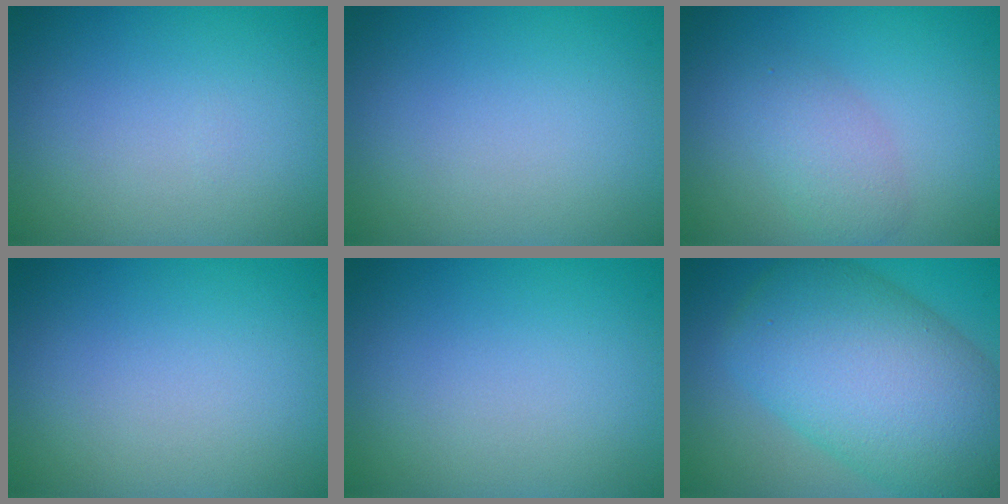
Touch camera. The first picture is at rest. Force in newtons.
{"total": 0.0}
{"total": 2.6, "press": 2.6, "slide": 0.1}
{"total": 0.0}
{"total": 0.0}
{"total": 12.2, "press": 12.2, "slide": 0.2}